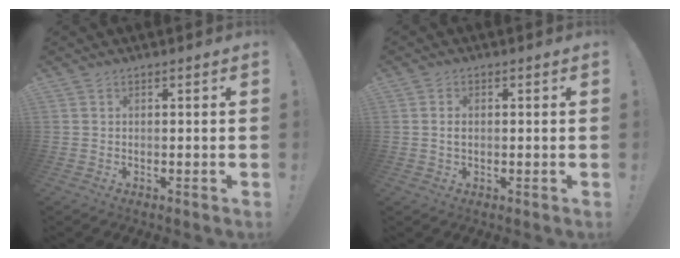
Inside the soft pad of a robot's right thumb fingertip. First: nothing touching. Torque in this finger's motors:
{"motor_torque": [-0.30, 0.12, -0.18, 0.13, -0.07]}